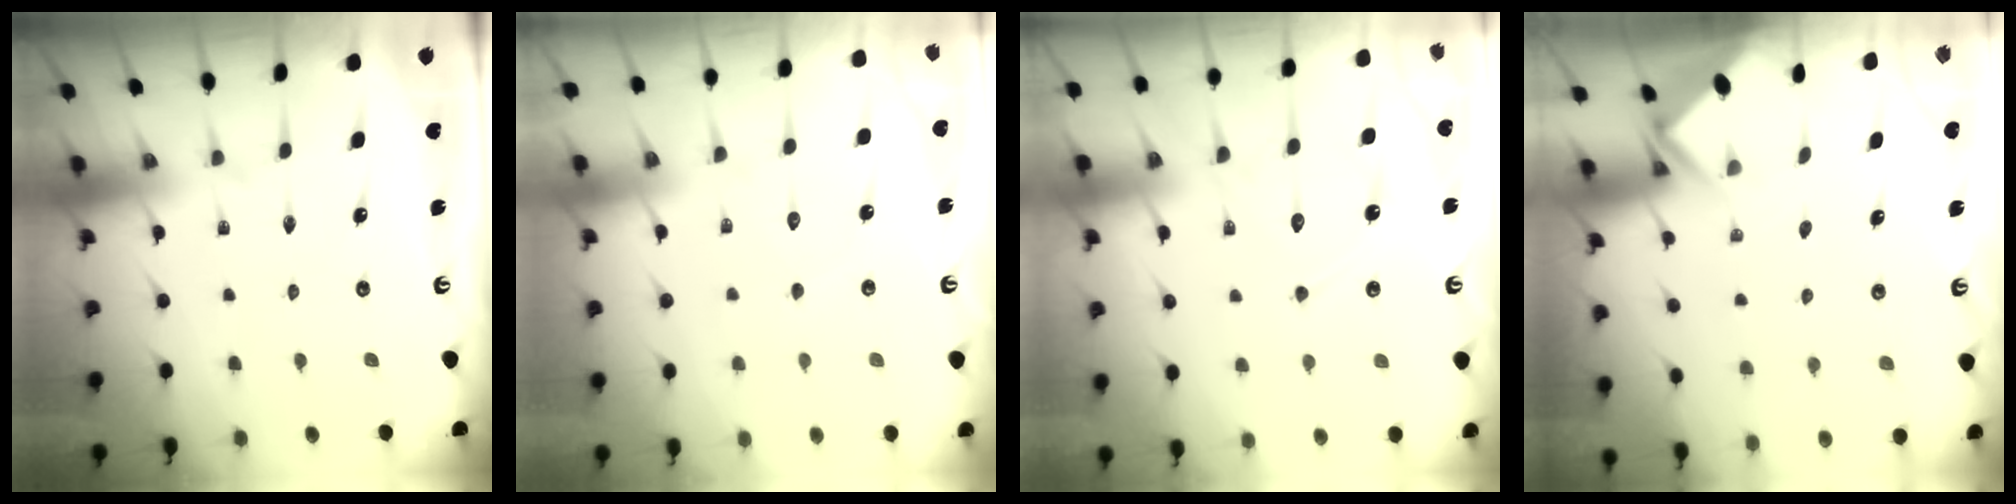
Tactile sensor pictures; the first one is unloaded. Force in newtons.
{"total": 6.3, "press": 6.3, "slide": 0.7}
{"total": 12.3, "press": 12.2, "slide": 1.2}
{"total": 2.6, "press": 2.6, "slide": 0.2}